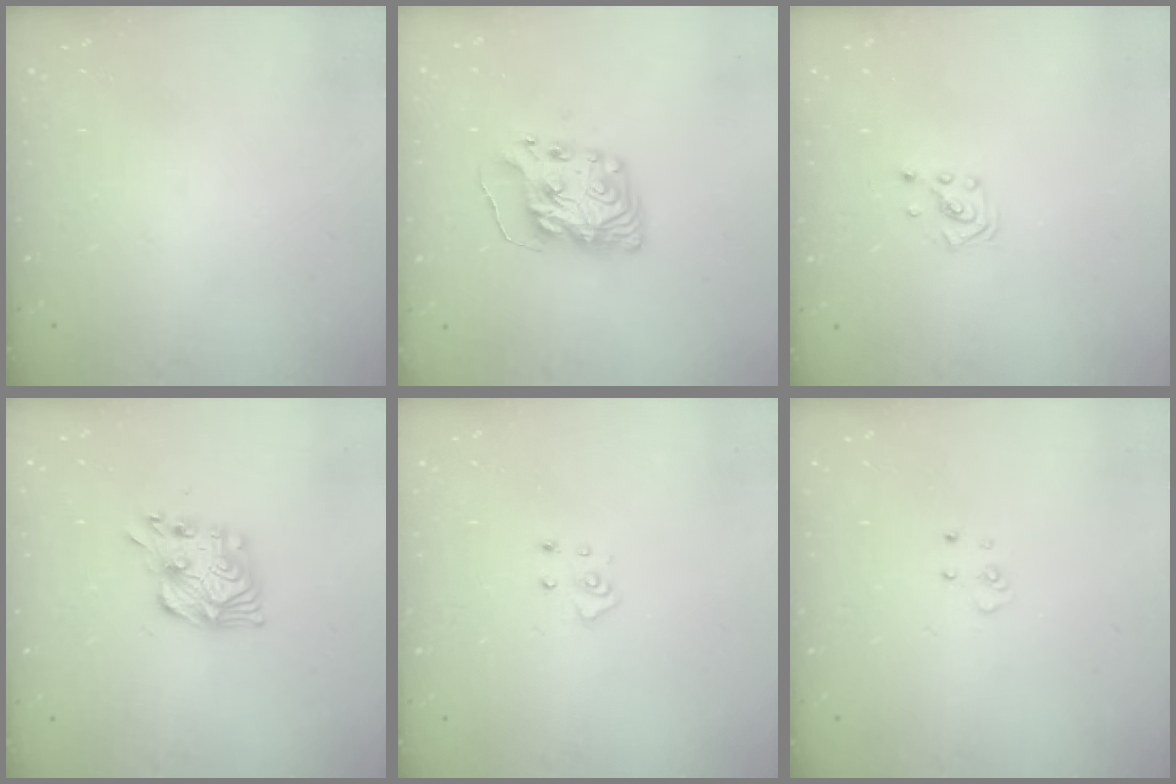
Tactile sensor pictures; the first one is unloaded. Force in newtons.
{"total": 10.1, "press": 10.0, "slide": 1.1}
{"total": 1.4, "press": 1.4, "slide": 0.1}
{"total": 11.5, "press": 11.5, "slide": 0.4}
{"total": 4.9, "press": 4.8, "slide": 0.4}
{"total": 3.4, "press": 3.4, "slide": 0.3}